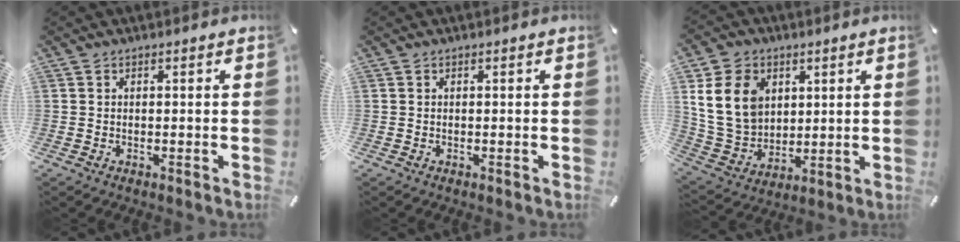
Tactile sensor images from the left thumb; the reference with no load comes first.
{"total": 0.0}
{"total": 13.9, "force": [4.4, 11.2, 6.9], "torque": [-0.166, -0.005, 0.084]}